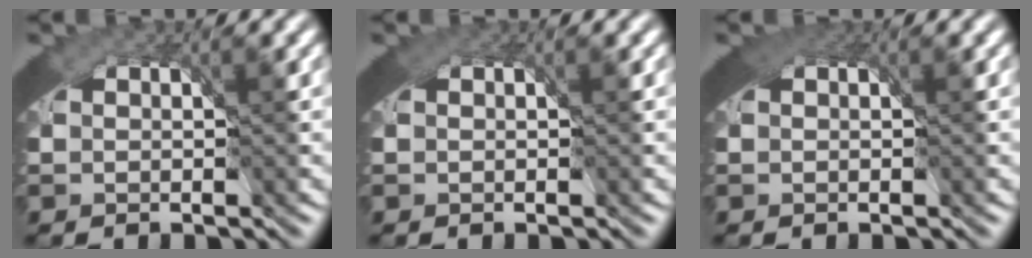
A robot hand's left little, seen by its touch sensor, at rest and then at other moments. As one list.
[{"total": 0.6, "force": [0.2, 0.5, 0.3], "torque": [-0.006, -0.002, 0.002]}, {"total": 1.7, "force": [0.9, 0.9, 1.1], "torque": [-0.017, -0.001, 0.015]}]